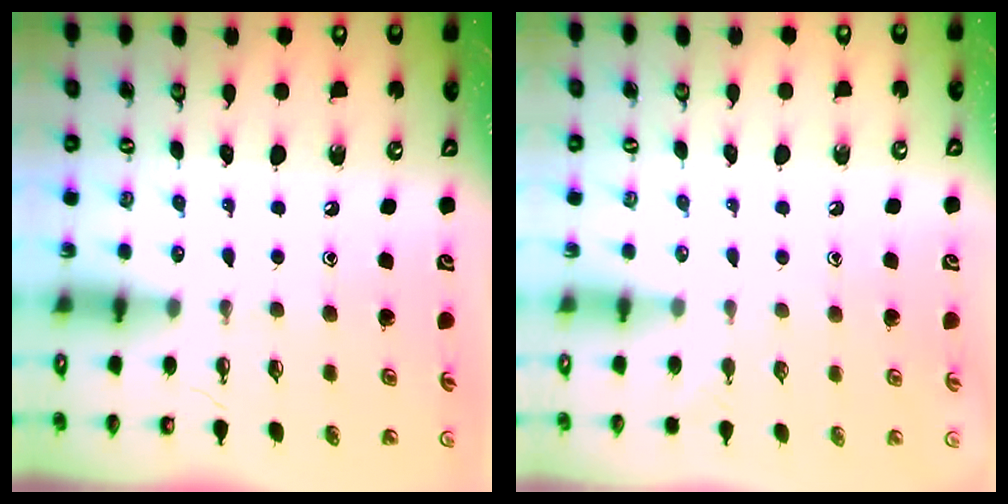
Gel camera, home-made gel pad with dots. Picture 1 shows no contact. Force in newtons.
{"total": 2.9, "press": 2.9, "slide": 0.4}